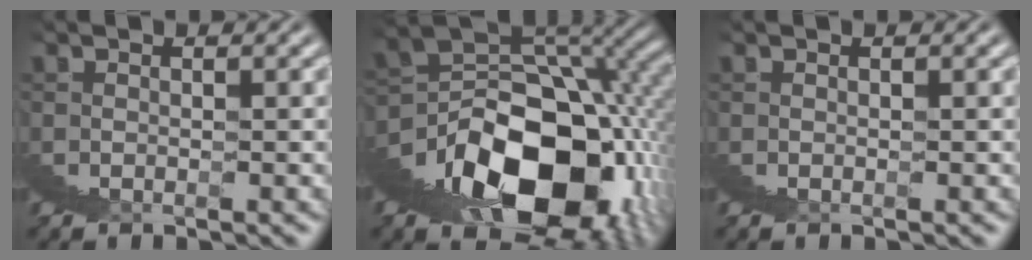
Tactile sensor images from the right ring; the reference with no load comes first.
{"total": 20.9, "force": [-0.8, 11.5, 17.4], "torque": [-0.267, -0.001, -0.003]}
{"total": 0.0}